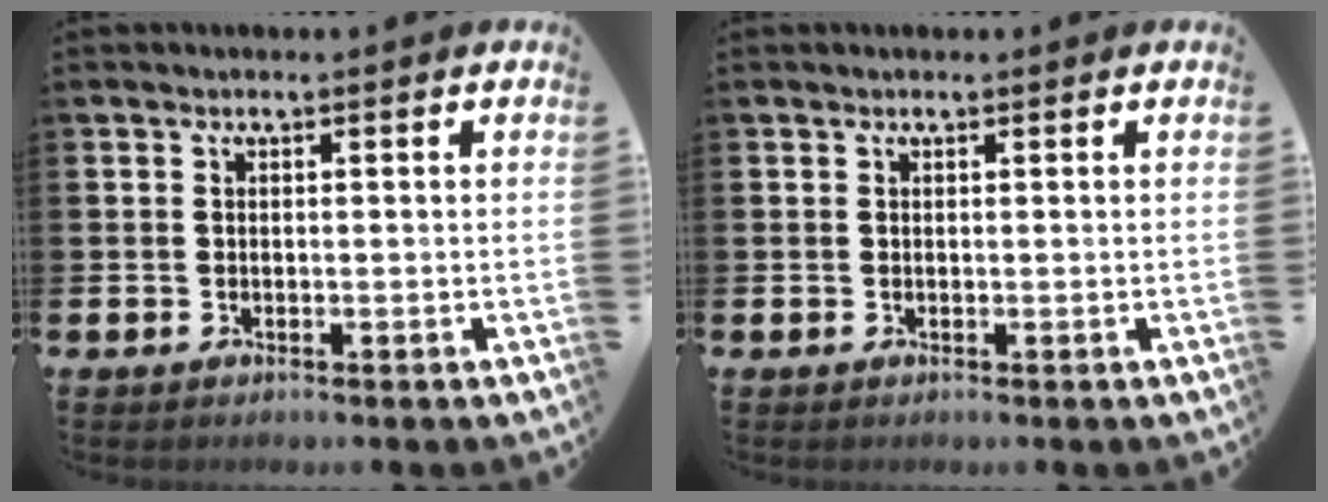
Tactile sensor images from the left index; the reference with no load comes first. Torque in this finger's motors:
{"motor_torque": [-0.13, -1.56, -0.18, -0.01]}